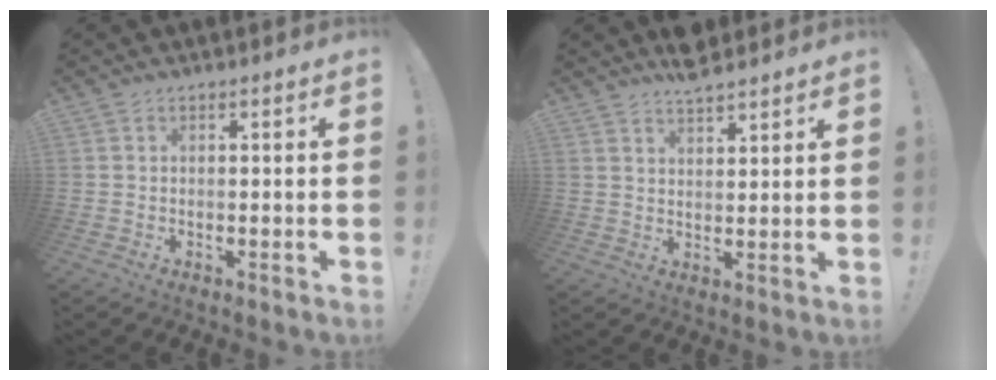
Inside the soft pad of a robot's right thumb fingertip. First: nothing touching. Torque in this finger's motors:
{"motor_torque": [-0.07, 1.14, 0.04, 0.19, 0.00]}